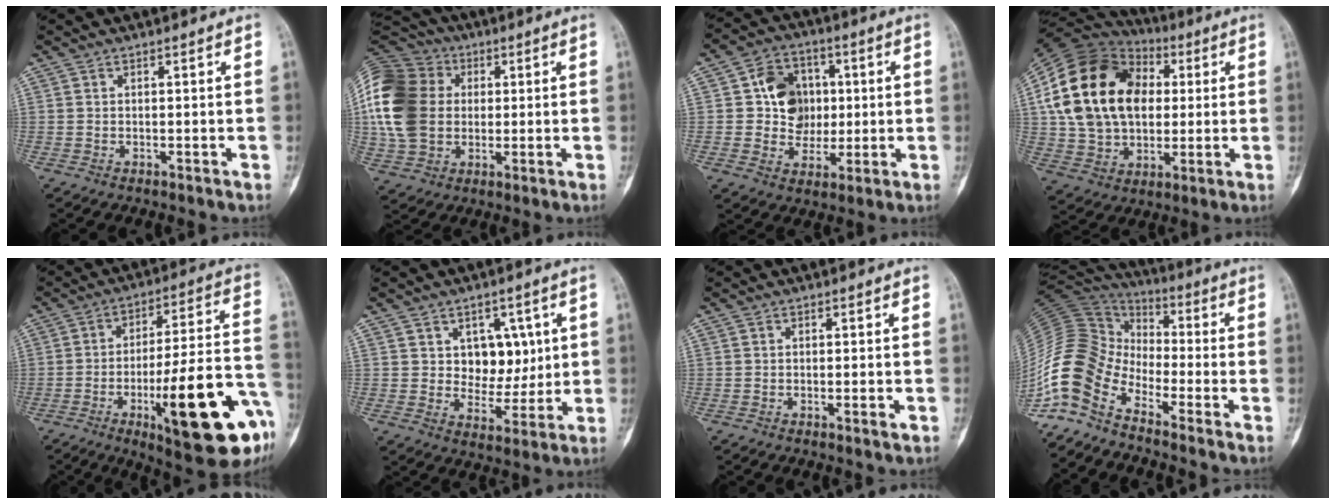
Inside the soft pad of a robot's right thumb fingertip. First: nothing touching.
{"total": 20.4, "force": [1.6, 16.1, 12.4], "torque": [-0.262, 0.019, 0.030]}
{"total": 10.9, "force": [1.3, 9.4, 5.3], "torque": [-0.029, 0.006, 0.021]}
{"total": 24.7, "force": [4.3, 17.4, 17.0], "torque": [-0.306, 0.019, 0.079]}
{"total": 24.6, "force": [-9.1, 5.7, 22.1], "torque": [-0.279, 0.031, -0.125]}
{"total": 8.3, "force": [2.4, 6.2, 5.0], "torque": [-0.029, -0.017, 0.042]}
{"total": 1.5, "force": [-0.5, 0.2, 1.4], "torque": [-0.021, 0.000, -0.007]}
{"total": 14.1, "force": [-8.9, 7.7, 7.8], "torque": [-0.159, 0.081, -0.194]}